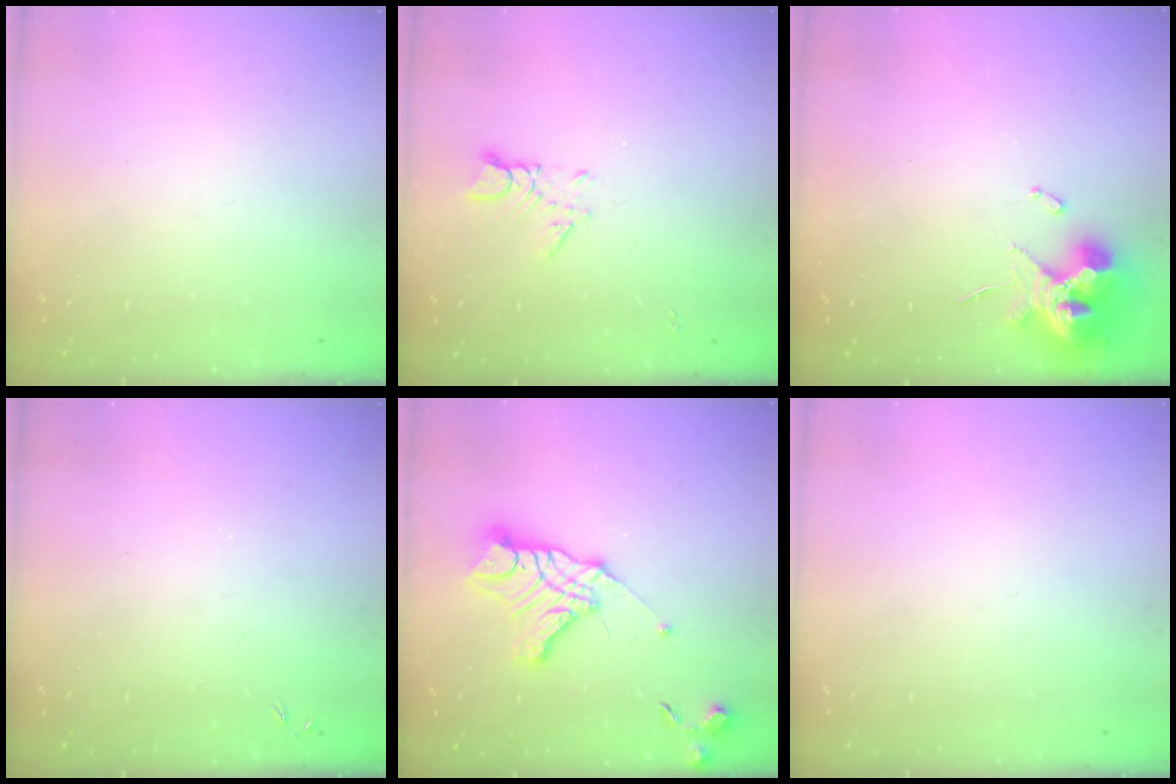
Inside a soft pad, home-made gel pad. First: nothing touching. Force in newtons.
{"total": 3.0, "press": 2.9, "slide": 0.4}
{"total": 11.4, "press": 11.3, "slide": 1.2}
{"total": 0.0}
{"total": 14.7, "press": 14.7, "slide": 1.2}
{"total": 0.0}